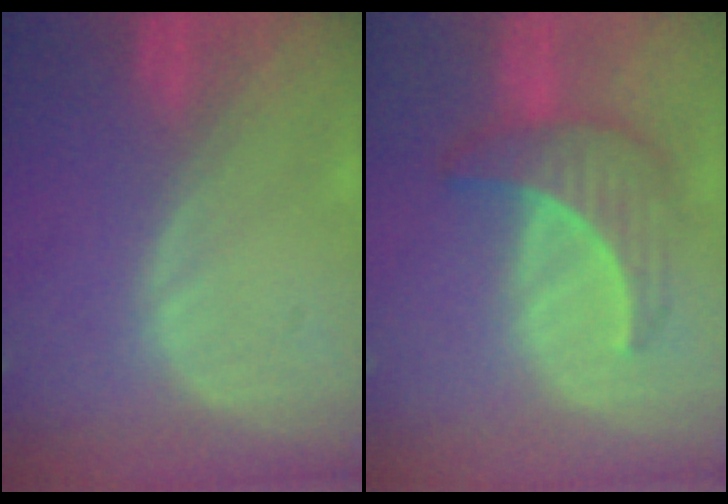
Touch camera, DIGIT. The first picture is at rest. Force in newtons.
{"total": 6.6, "press": 6.4, "slide": 1.7}